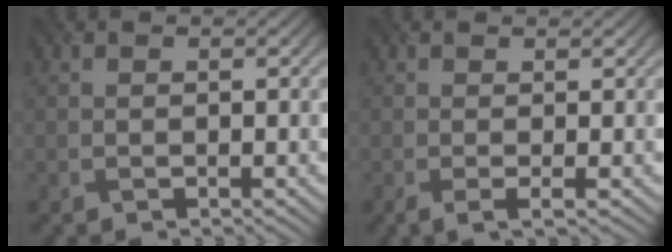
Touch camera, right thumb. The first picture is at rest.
{"total": 2.0, "force": [-0.3, 0.4, 1.9], "torque": [-0.035, -0.003, -0.010]}